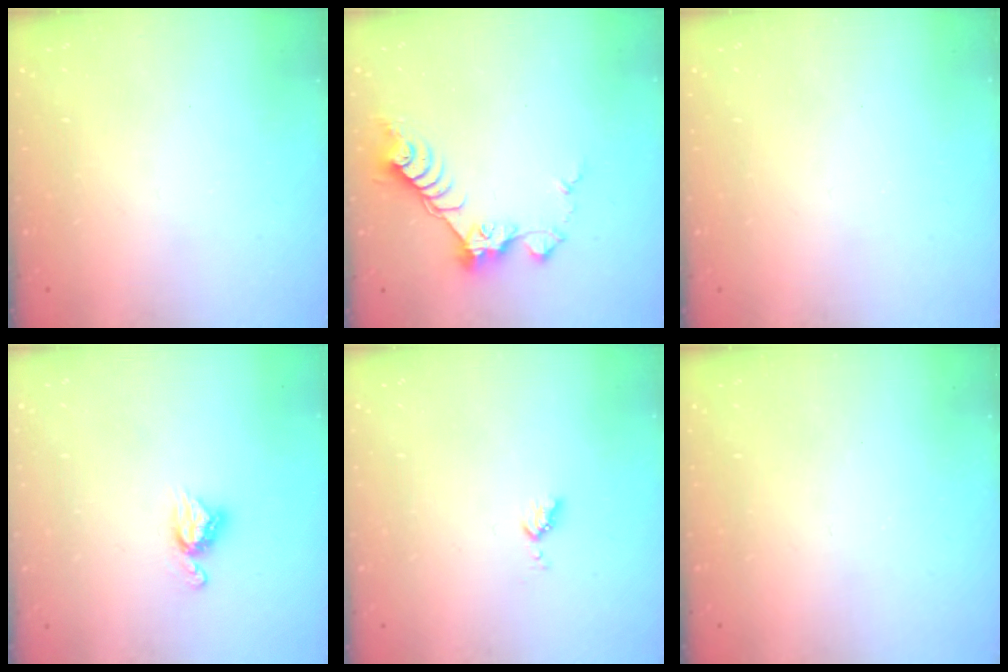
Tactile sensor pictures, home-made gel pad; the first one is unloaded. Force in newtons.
{"total": 9.4, "press": 9.4, "slide": 0.5}
{"total": 0.0}
{"total": 6.8, "press": 6.8, "slide": 0.5}
{"total": 3.4, "press": 3.4, "slide": 0.6}
{"total": 0.0}